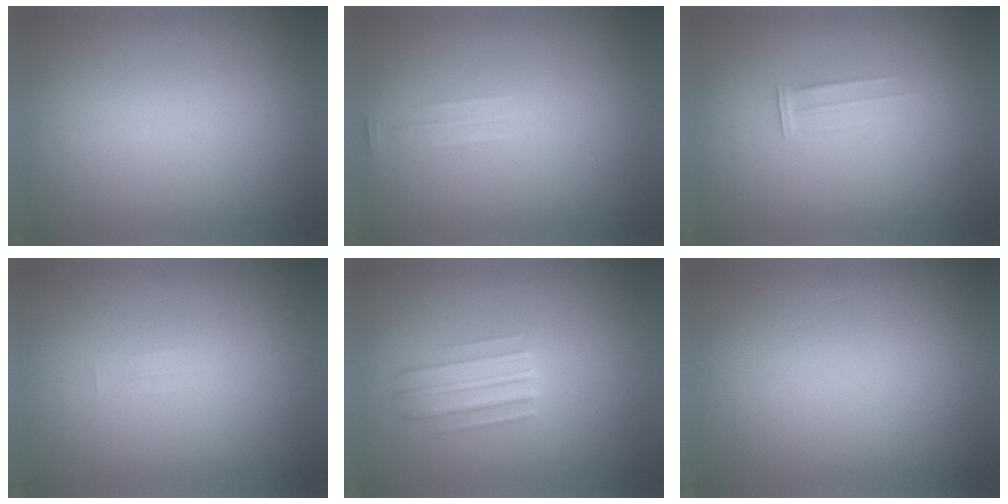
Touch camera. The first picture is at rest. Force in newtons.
{"total": 1.2}
{"total": 1.7}
{"total": 1.3}
{"total": 2.8}
{"total": 1.2}